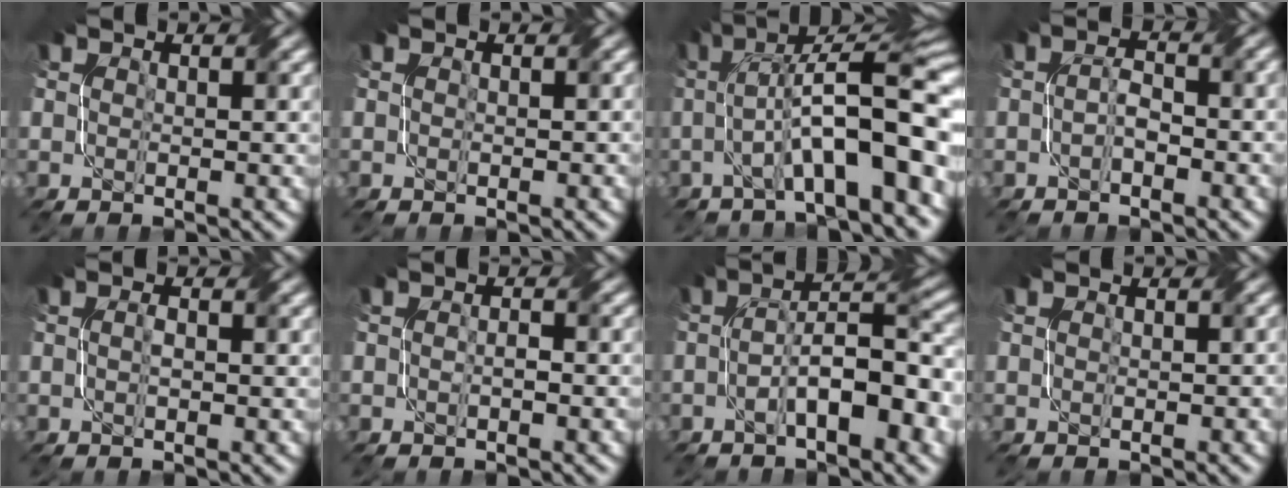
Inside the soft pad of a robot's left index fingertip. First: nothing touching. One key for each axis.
{"total": 0.0}
{"total": 10.5, "fx": -1.8, "fy": 2.6, "fz": 10.0, "tx": -0.155, "ty": 0.024, "tz": -0.031}
{"total": 2.0, "fx": -1.0, "fy": 0.7, "fz": 1.6, "tx": -0.030, "ty": 0.003, "tz": -0.019}
{"total": 0.8, "fx": -0.3, "fy": 0.1, "fz": 0.7, "tx": -0.015, "ty": 0.001, "tz": -0.004}
{"total": 1.0, "fx": -0.6, "fy": 0.4, "fz": 0.7, "tx": -0.014, "ty": 0.001, "tz": -0.008}
{"total": 7.7, "fx": -2.4, "fy": 2.2, "fz": 7.0, "tx": -0.107, "ty": 0.017, "tz": -0.042}
{"total": 0.6, "fx": -0.1, "fy": 0.4, "fz": 0.4, "tx": -0.006, "ty": -0.002, "tz": 0.001}